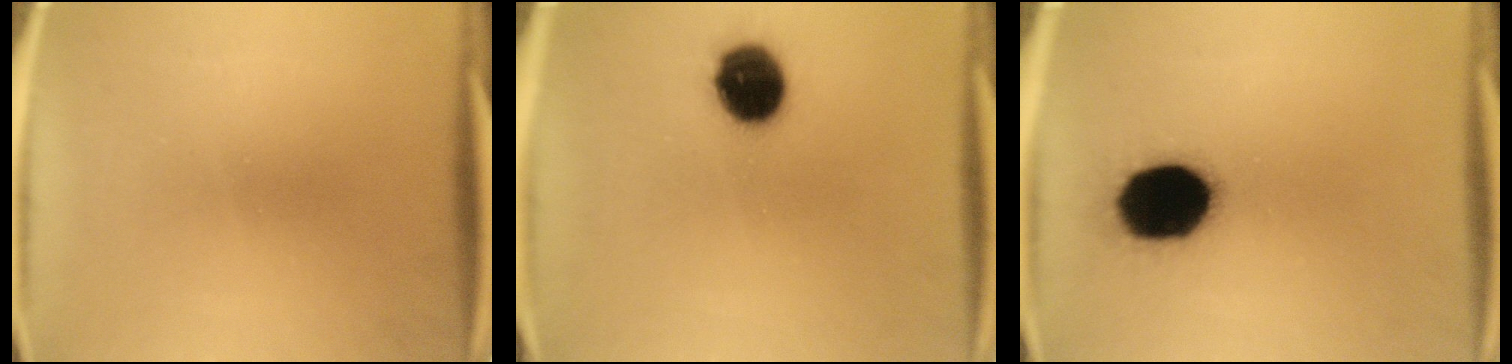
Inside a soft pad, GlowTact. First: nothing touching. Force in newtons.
{"total": 11.8}
{"total": 19.0}